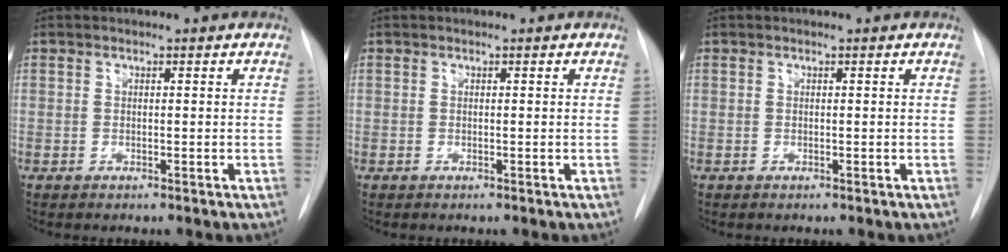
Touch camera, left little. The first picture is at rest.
{"total": 0.0}
{"total": 0.0}